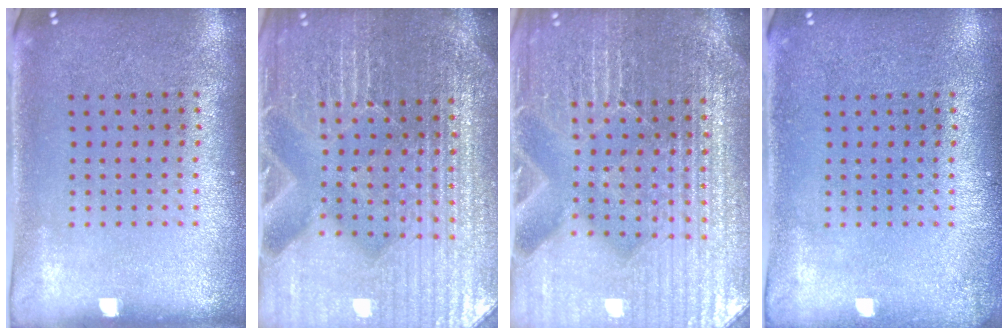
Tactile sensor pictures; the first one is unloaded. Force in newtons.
{"total": 5.4, "press": 5.0, "slide": 2.1}
{"total": 5.4, "press": 5.0, "slide": 2.1}
{"total": 0.9, "press": 0.9, "slide": 0.1}